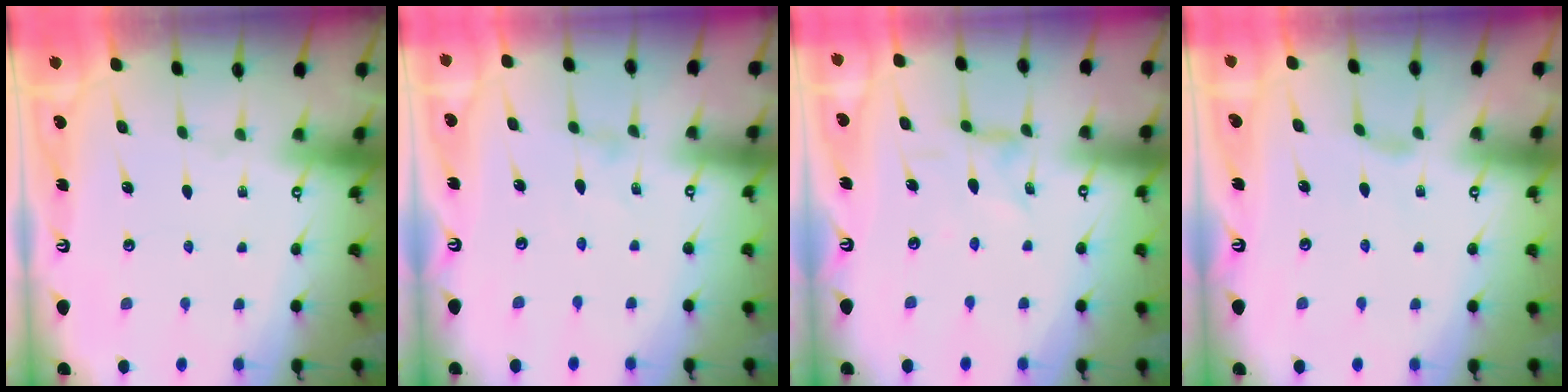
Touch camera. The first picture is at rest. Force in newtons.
{"total": 0.0}
{"total": 1.3, "press": 1.3, "slide": 0.2}
{"total": 1.1, "press": 1.1, "slide": 0.4}